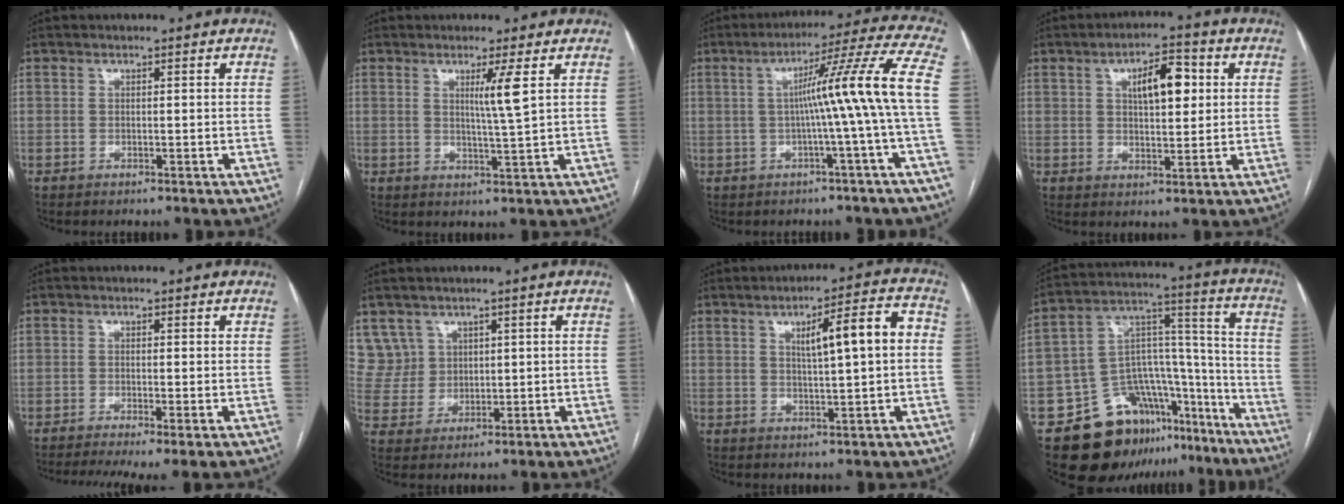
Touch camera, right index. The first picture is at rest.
{"total": 4.2, "force": [1.5, -1.2, 3.7], "torque": [-0.066, -0.014, 0.029]}
{"total": 12.0, "force": [-0.8, -2.5, 11.7], "torque": [-0.158, 0.018, -0.009]}
{"total": 7.7, "force": [2.3, 2.8, 6.7], "torque": [-0.107, 0.014, 0.037]}
{"total": 6.1, "force": [-3.8, 0.9, 4.6], "torque": [-0.075, -0.009, -0.065]}
{"total": 6.5, "force": [3.5, 5.4, 0.0], "torque": [0.001, 0.015, 0.083]}
{"total": 8.8, "force": [1.5, 1.1, 8.6], "torque": [-0.128, 0.020, 0.023]}
{"total": 20.1, "force": [-13.7, 11.9, 8.7], "torque": [-0.119, 0.089, -0.203]}